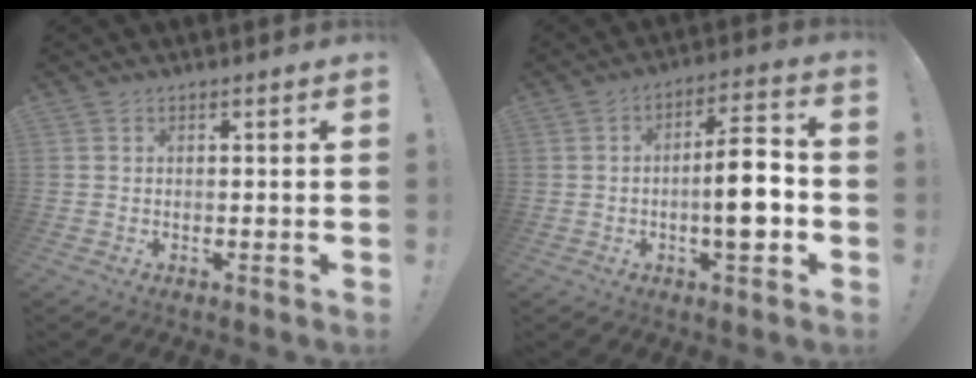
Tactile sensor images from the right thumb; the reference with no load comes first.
{"total": 11.3, "force": [-2.5, 4.3, 10.2], "torque": [-0.158, 0.015, -0.045]}